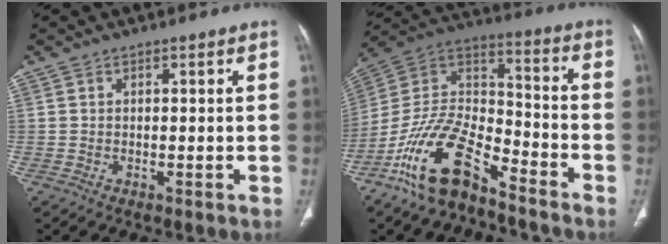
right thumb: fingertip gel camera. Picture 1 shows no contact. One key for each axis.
{"total": 17.1, "fx": -11.7, "fy": 6.7, "fz": 10.5, "tx": -0.186, "ty": 0.079, "tz": -0.222}